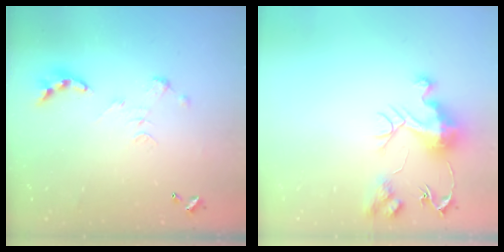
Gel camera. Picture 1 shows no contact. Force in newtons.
{"total": 10.9, "press": 10.9, "slide": 0.9}